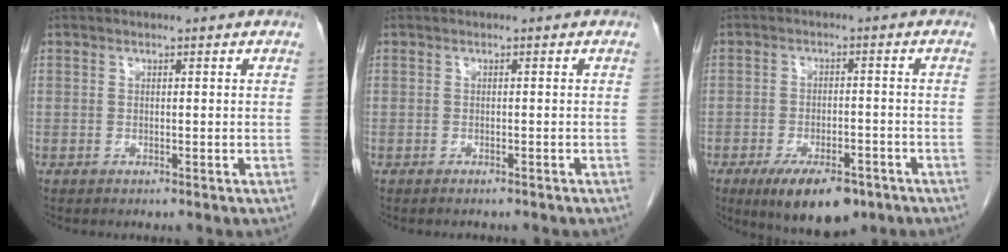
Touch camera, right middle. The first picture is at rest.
{"total": 2.3, "force": [-2.0, 0.8, 0.8], "torque": [-0.015, -0.004, -0.020]}
{"total": 10.1, "force": [-6.7, 4.0, 6.4], "torque": [-0.100, -0.007, -0.101]}